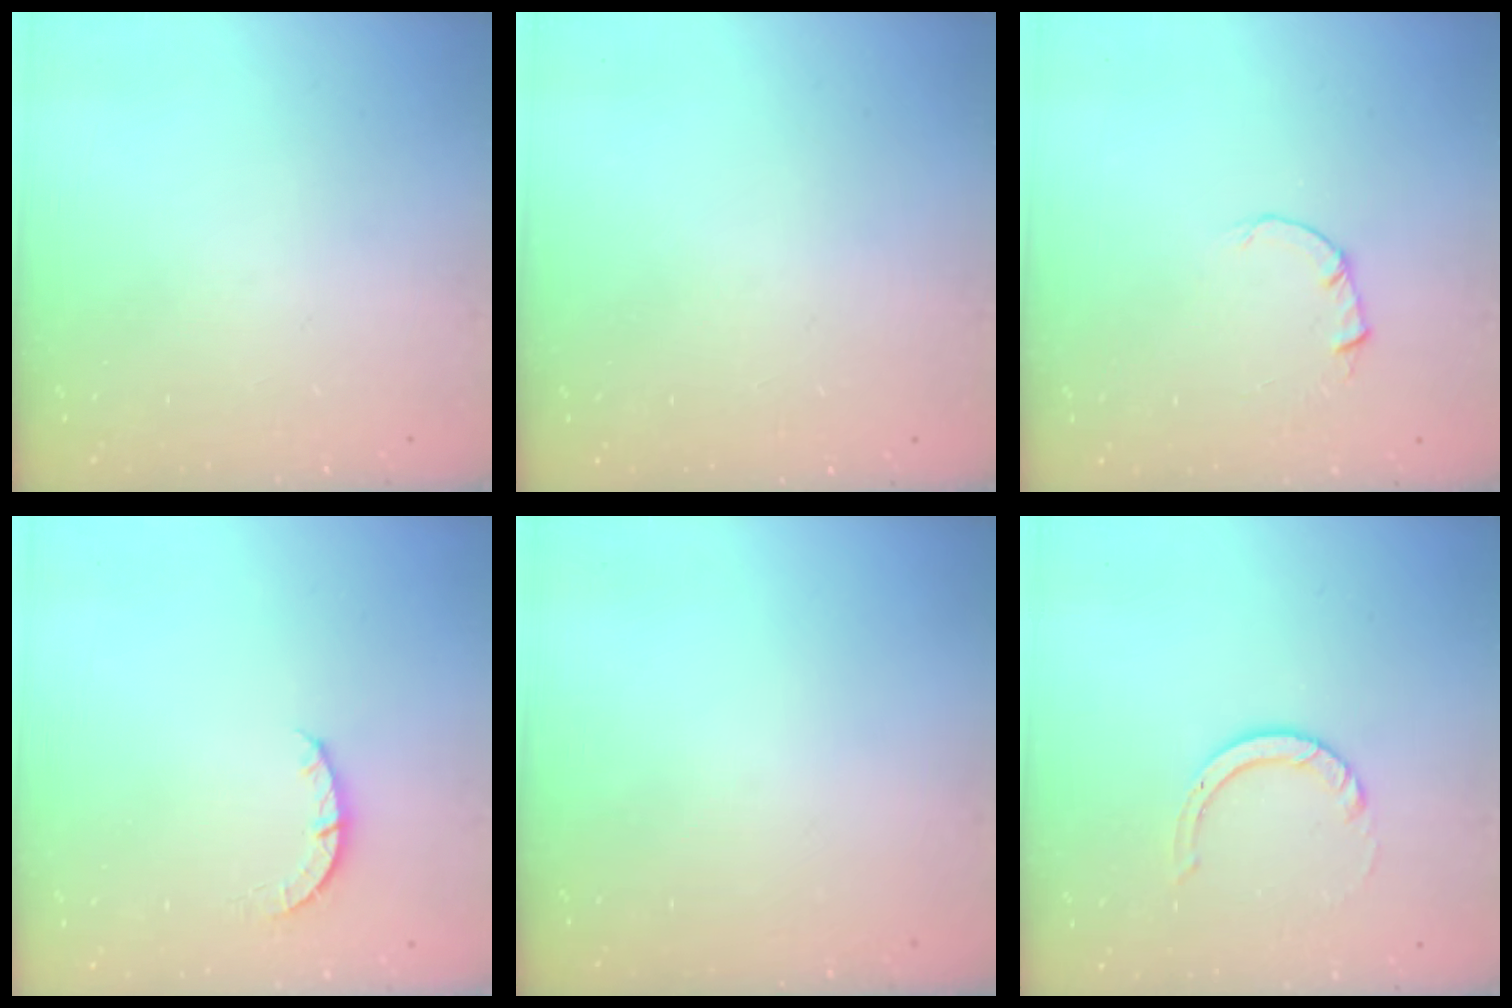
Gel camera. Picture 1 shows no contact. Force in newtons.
{"total": 2.2, "press": 2.2, "slide": 0.1}
{"total": 2.0, "press": 2.0, "slide": 0.3}
{"total": 3.2, "press": 3.2, "slide": 0.4}
{"total": 0.0}
{"total": 3.8, "press": 3.8, "slide": 0.3}